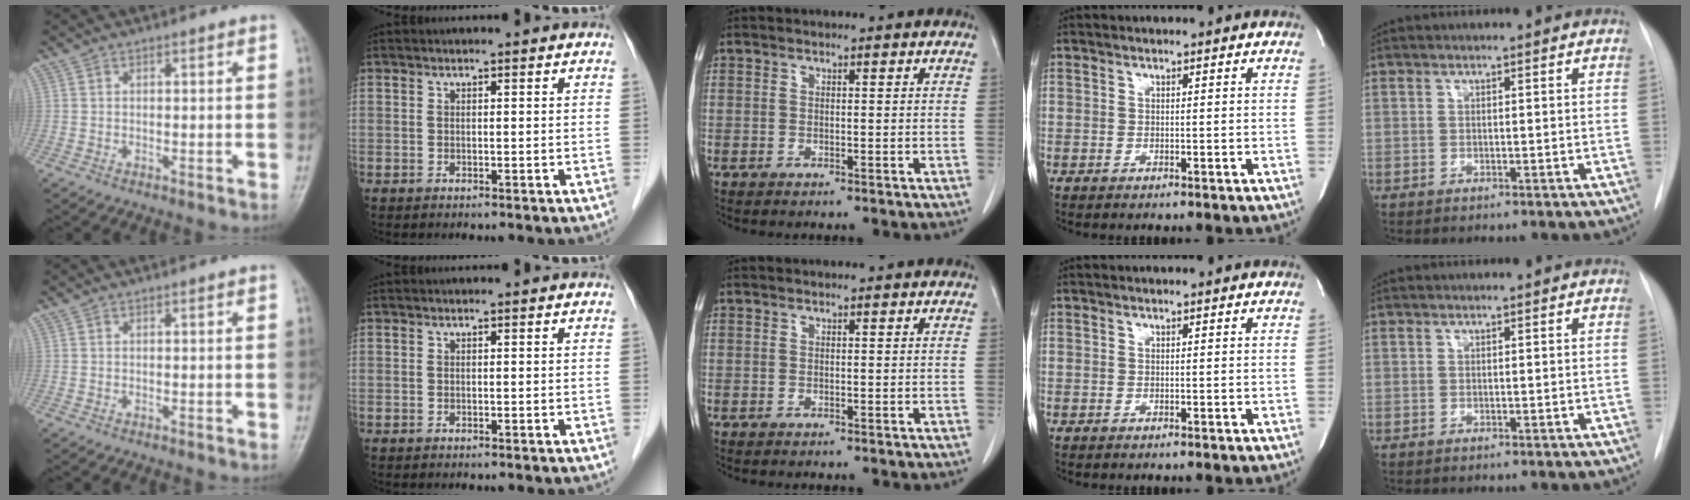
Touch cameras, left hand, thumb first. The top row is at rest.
{}